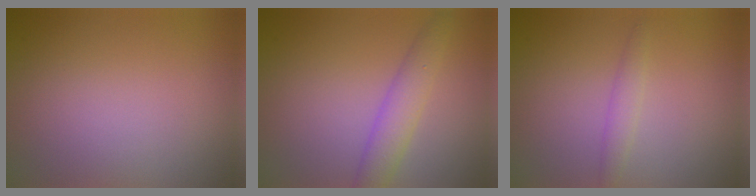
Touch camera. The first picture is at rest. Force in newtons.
{"total": 3.2, "press": 3.2, "slide": 0.2}
{"total": 1.5, "press": 1.5, "slide": 0.0}